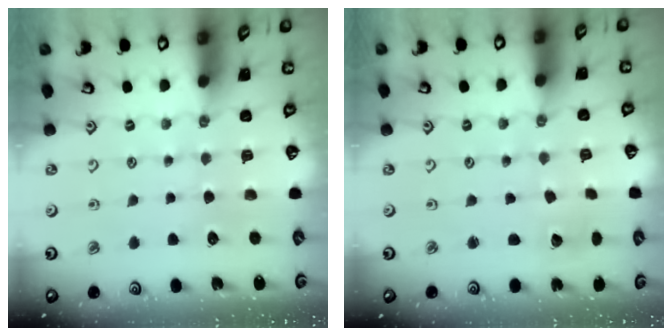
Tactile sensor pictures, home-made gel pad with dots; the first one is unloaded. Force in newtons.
{"total": 2.0, "press": 2.0, "slide": 0.2}